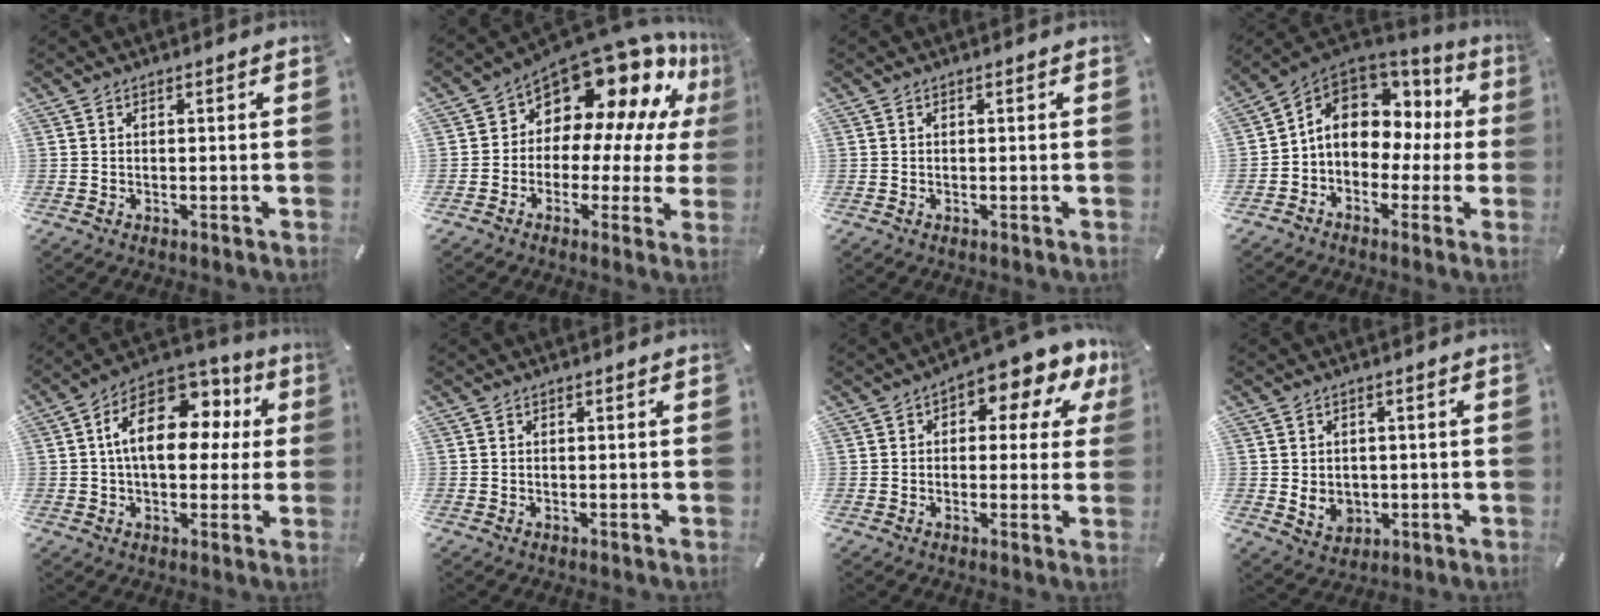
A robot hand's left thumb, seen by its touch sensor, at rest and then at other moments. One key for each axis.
{"total": 14.6, "fx": 10.2, "fy": 8.1, "fz": 6.7, "tx": -0.112, "ty": -0.096, "tz": 0.177}
{"total": 0.0}
{"total": 10.9, "fx": 2.2, "fy": 8.6, "fz": 6.3, "tx": -0.109, "ty": -0.005, "tz": 0.044}
{"total": 17.2, "fx": 4.3, "fy": 10.9, "fz": 12.5, "tx": -0.192, "ty": -0.011, "tz": 0.076}
{"total": 0.0}
{"total": 9.1, "fx": 4.8, "fy": 4.4, "fz": 6.4, "tx": -0.087, "ty": -0.033, "tz": 0.078}
{"total": 5.3, "fx": -0.5, "fy": 4.6, "fz": 2.5, "tx": -0.042, "ty": -0.001, "tz": -0.008}